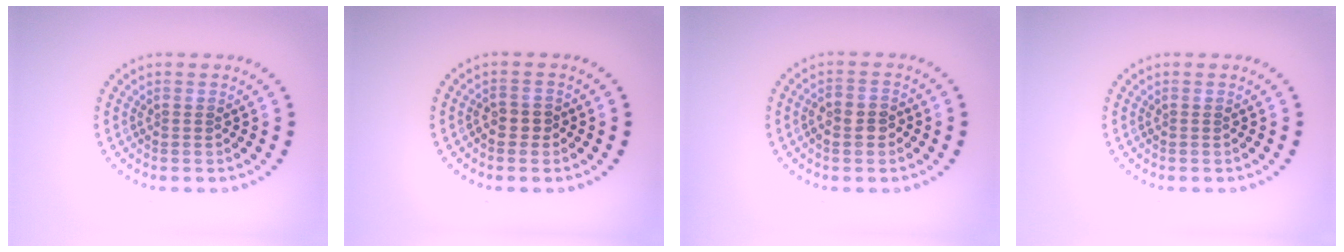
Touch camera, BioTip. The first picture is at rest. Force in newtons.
{"total": 1.0, "press": 0.9, "slide": 0.4}
{"total": 2.2, "press": 2.1, "slide": 0.7}
{"total": 0.0}